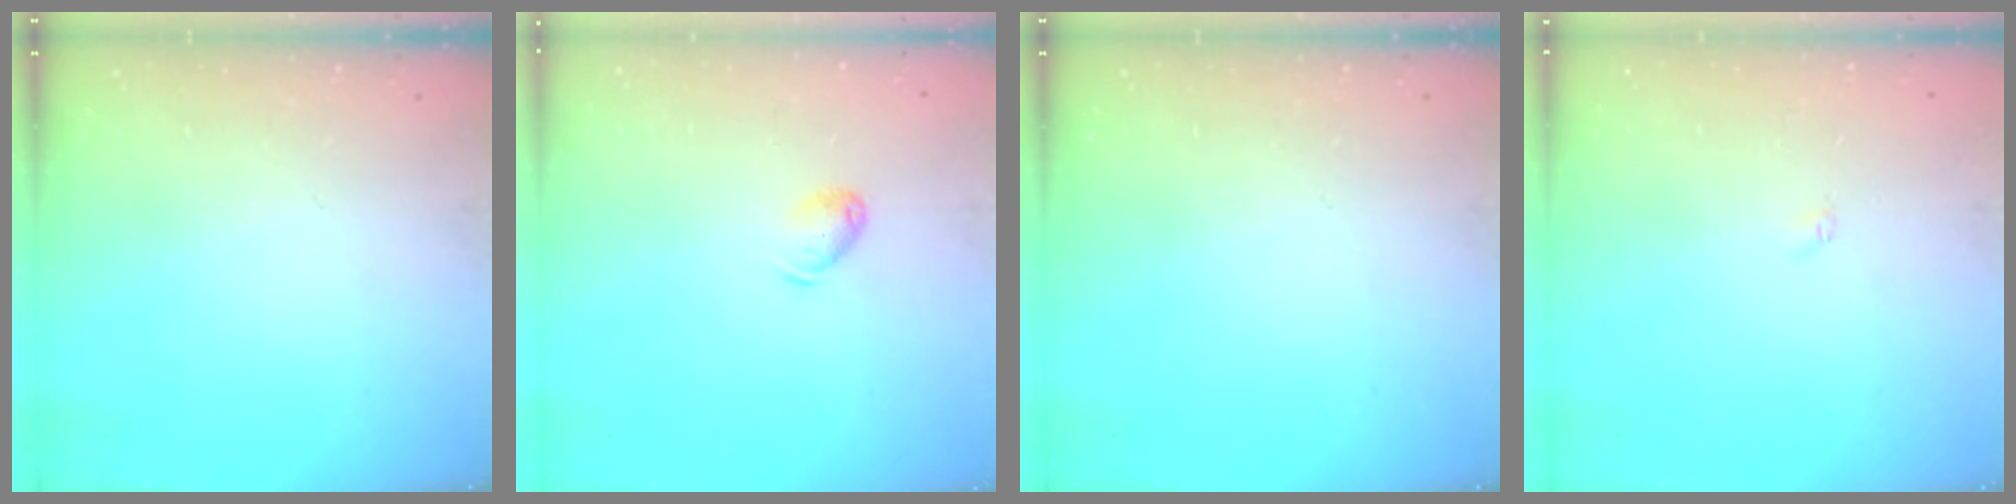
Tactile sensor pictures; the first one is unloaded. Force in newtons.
{"total": 5.1, "press": 5.0, "slide": 1.0}
{"total": 0.0}
{"total": 2.0, "press": 1.9, "slide": 0.4}